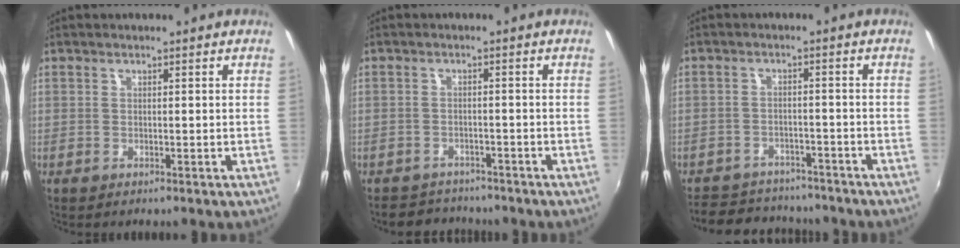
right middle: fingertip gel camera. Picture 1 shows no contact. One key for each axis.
{"total": 5.6, "fx": -5.0, "fy": 2.5, "fz": 0.5, "tx": -0.024, "ty": 0.008, "tz": -0.079}
{"total": 12.7, "fx": -10.9, "fy": 5.2, "fz": 3.7, "tx": -0.098, "ty": 0.014, "tz": -0.154}